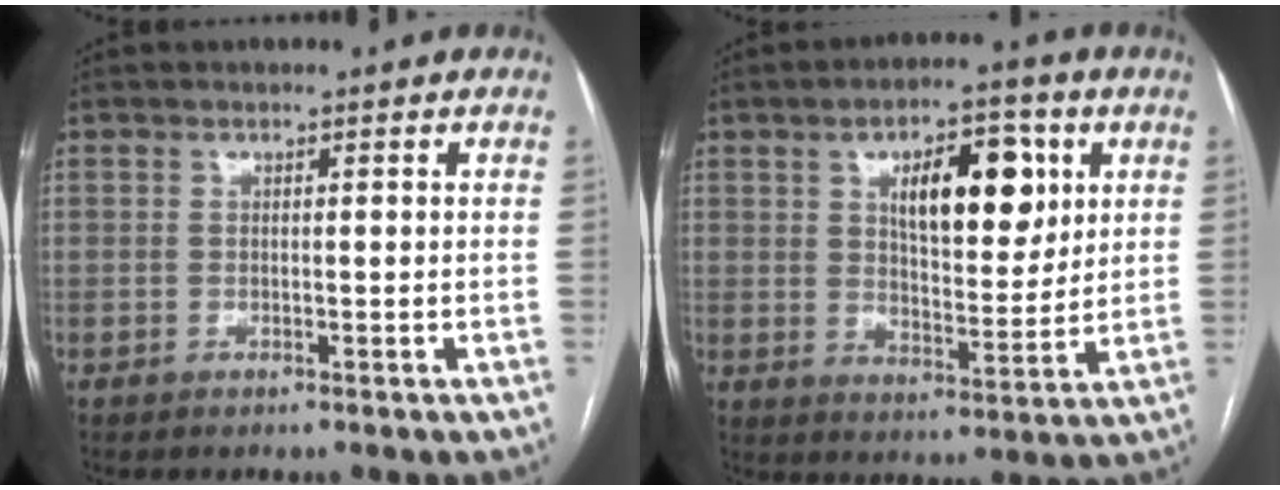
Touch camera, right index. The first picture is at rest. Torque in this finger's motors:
{"motor_torque": [0.97, 0.80, 0.33, 0.07]}